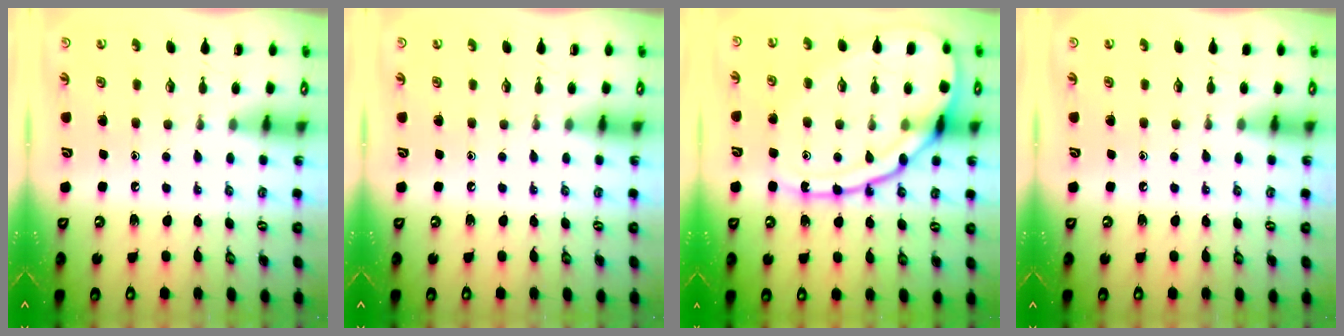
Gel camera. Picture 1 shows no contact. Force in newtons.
{"total": 0.0}
{"total": 19.4, "press": 19.3, "slide": 2.0}
{"total": 4.4, "press": 4.3, "slide": 0.7}